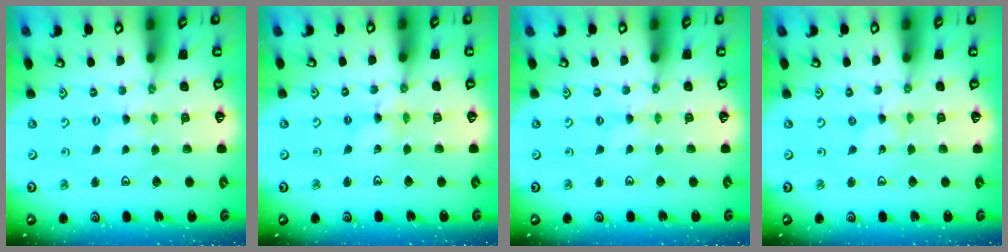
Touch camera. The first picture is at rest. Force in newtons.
{"total": 2.6, "press": 2.6, "slide": 0.4}
{"total": 1.3, "press": 1.3, "slide": 0.3}
{"total": 0.0}